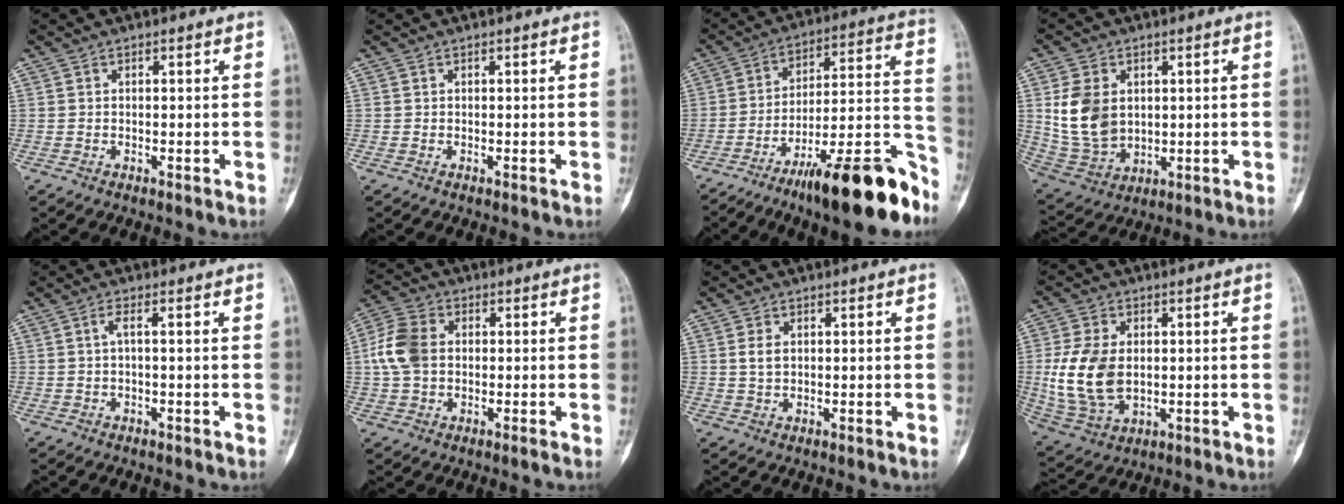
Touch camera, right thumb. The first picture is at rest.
{"total": 0.0}
{"total": 22.9, "force": [-14.8, 4.9, 16.8], "torque": [-0.190, 0.096, -0.229]}
{"total": 11.5, "force": [2.2, 8.4, 7.6], "torque": [-0.132, -0.012, 0.061]}
{"total": 1.6, "force": [0.1, 0.0, 1.6], "torque": [-0.037, 0.010, 0.002]}
{"total": 8.3, "force": [0.1, 6.0, 5.8], "torque": [-0.121, 0.018, -0.007]}
{"total": 2.6, "force": [0.6, 1.7, 1.8], "torque": [-0.030, -0.001, 0.014]}
{"total": 13.2, "force": [0.2, 8.6, 10.0], "torque": [-0.200, -0.007, 0.019]}